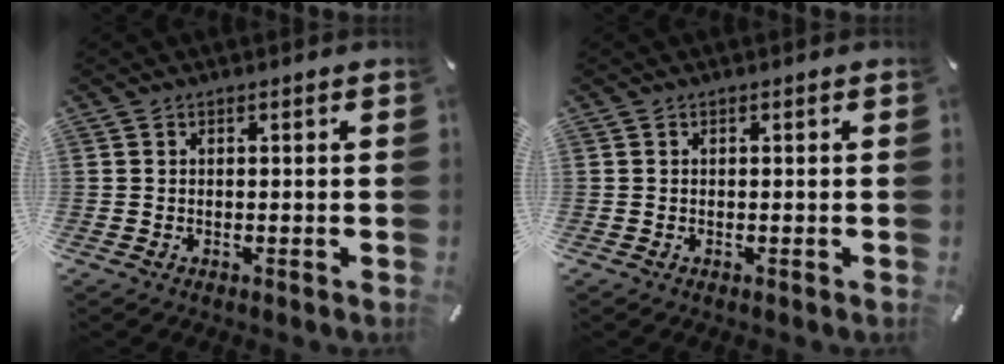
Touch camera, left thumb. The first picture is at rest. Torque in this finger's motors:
{"motor_torque": [0.00, 0.05, -0.02, -0.03, 0.00]}